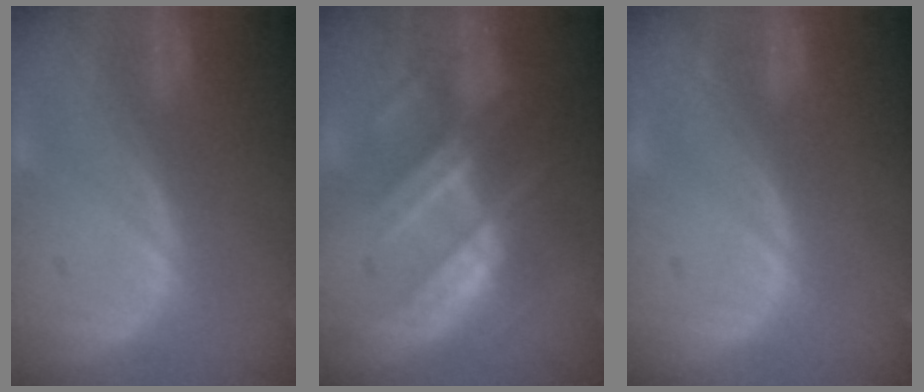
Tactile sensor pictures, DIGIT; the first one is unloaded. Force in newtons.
{"total": 8.4, "press": 7.7, "slide": 3.5}
{"total": 0.0}